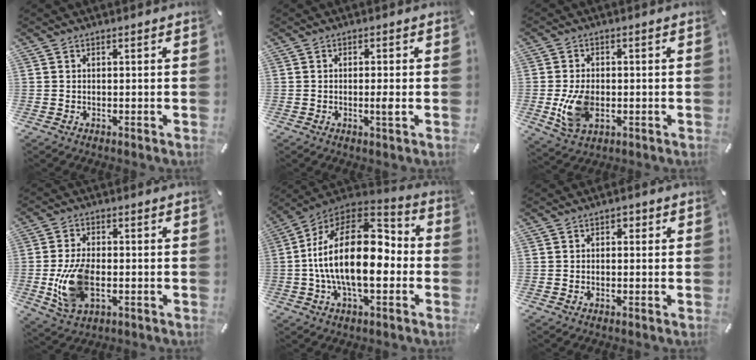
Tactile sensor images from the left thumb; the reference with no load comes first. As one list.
[{"total": 2.9, "force": [-0.6, 0.3, 2.8], "torque": [-0.047, -0.003, -0.011]}, {"total": 9.1, "force": [-1.5, 6.0, 6.6], "torque": [-0.138, -0.001, -0.026]}, {"total": 12.2, "force": [-2.2, 7.2, 9.7], "torque": [-0.205, -0.011, -0.036]}, {"total": 23.0, "force": [-2.1, 12.3, 19.3], "torque": [-0.362, 0.009, -0.038]}, {"total": 1.7, "force": [-0.3, 1.3, 1.0], "torque": [-0.012, 0.002, -0.010]}]